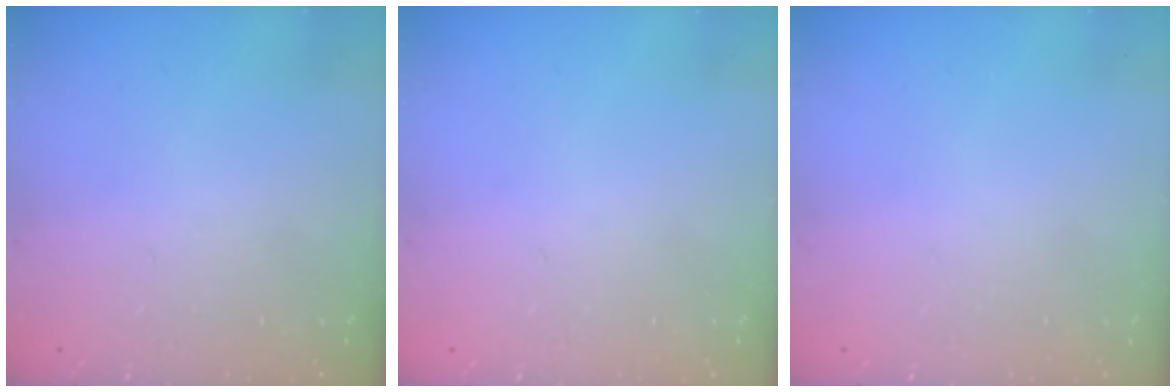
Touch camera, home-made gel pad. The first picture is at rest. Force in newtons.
{"total": 0.0}
{"total": 0.0}